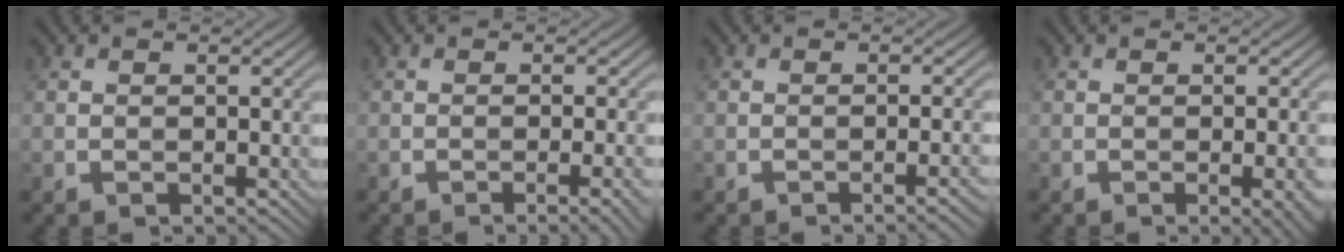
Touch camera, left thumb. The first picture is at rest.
{"total": 3.2, "force": [-1.3, 0.6, 2.9], "torque": [-0.034, 0.009, -0.024]}
{"total": 2.4, "force": [-1.1, 0.4, 2.1], "torque": [-0.023, 0.010, -0.022]}
{"total": 4.1, "force": [-1.4, 1.0, 3.8], "torque": [-0.046, 0.002, -0.017]}